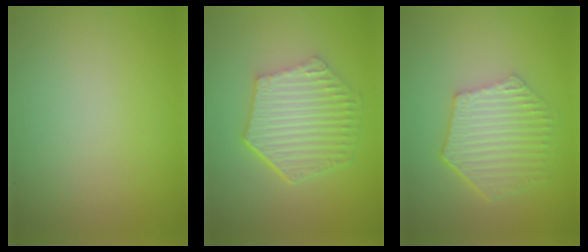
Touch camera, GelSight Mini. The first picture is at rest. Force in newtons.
{"total": 6.1, "press": 4.7, "slide": 4.0}
{"total": 5.4, "press": 4.1, "slide": 3.6}